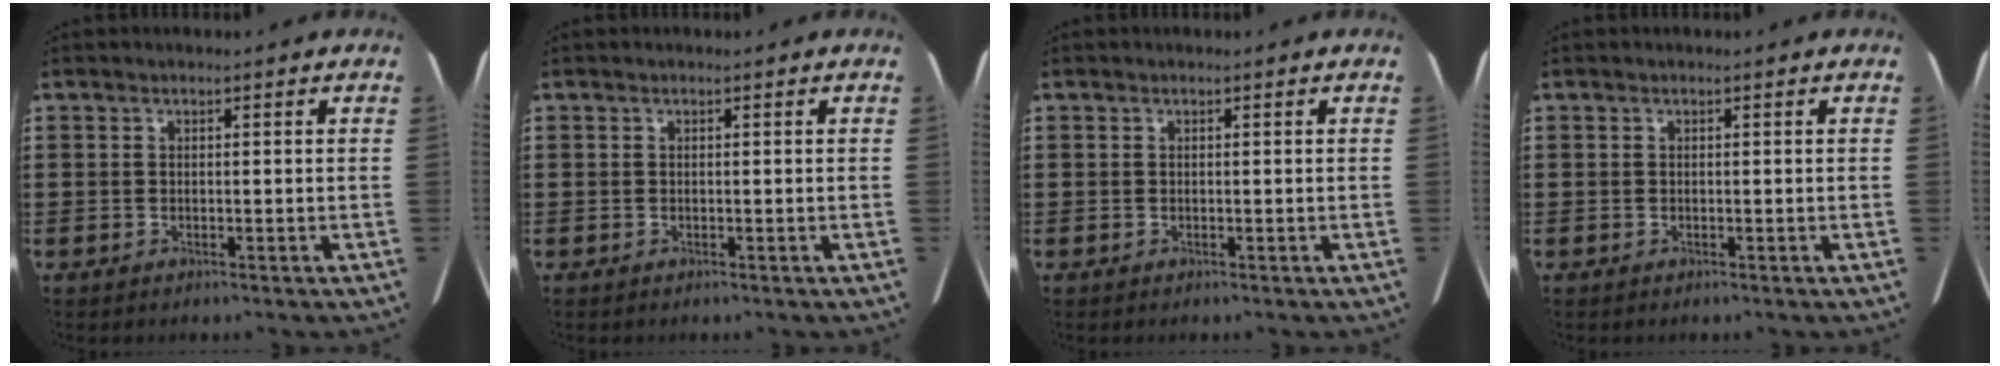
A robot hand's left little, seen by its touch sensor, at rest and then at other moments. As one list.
[{"total": 0.0}, {"total": 0.0}, {"total": 0.0}]